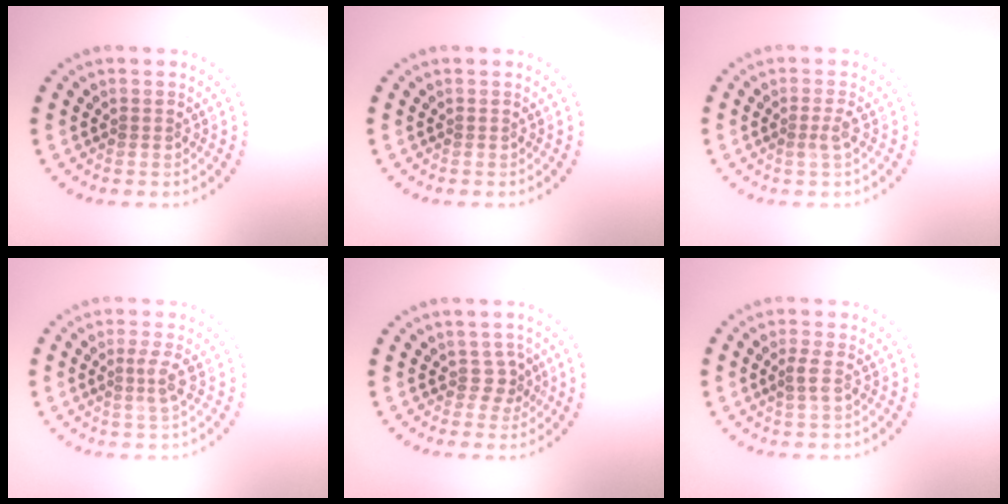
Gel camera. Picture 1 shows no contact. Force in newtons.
{"total": 0.0}
{"total": 1.2, "press": 0.9, "slide": 0.8}
{"total": 1.7, "press": 1.2, "slide": 1.2}
{"total": 1.7, "press": 1.1, "slide": 1.3}
{"total": 1.0, "press": 0.9, "slide": 0.4}